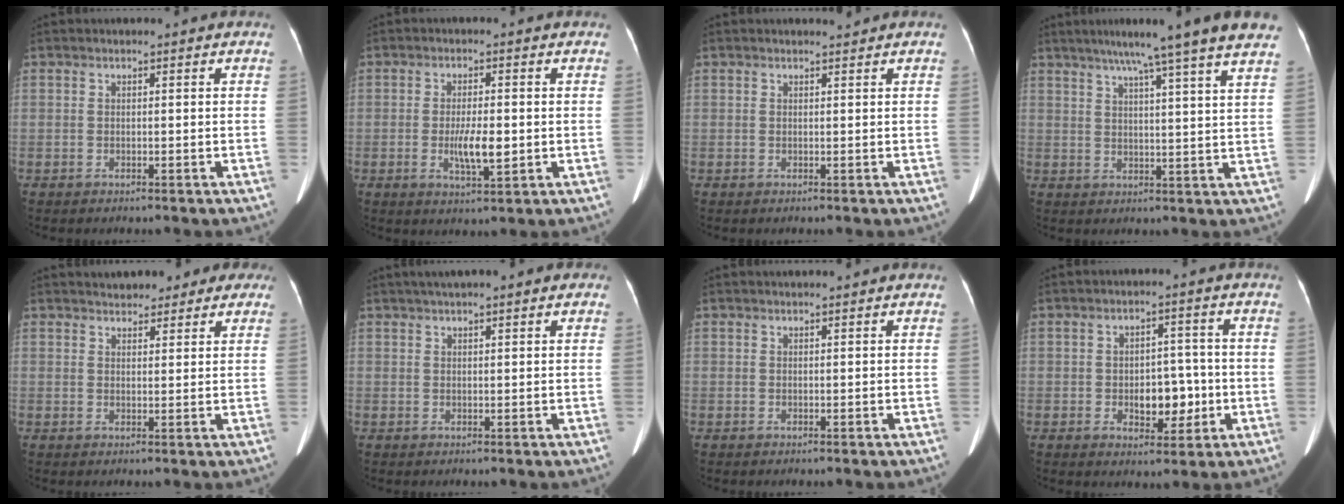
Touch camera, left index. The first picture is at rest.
{"total": 5.0, "force": [-0.7, 1.2, 4.8], "torque": [-0.092, -0.006, -0.012]}
{"total": 0.6, "force": [0.5, -0.1, -0.1], "torque": [-0.006, -0.006, 0.008]}
{"total": 15.4, "force": [12.4, -1.6, 8.9], "torque": [-0.138, 0.005, 0.150]}
{"total": 7.8, "force": [6.5, 3.5, 2.5], "torque": [-0.012, 0.020, 0.074]}
{"total": 5.4, "force": [3.9, 1.1, 3.6], "torque": [-0.048, 0.033, 0.057]}
{"total": 1.3, "force": [1.2, -0.2, 0.4], "torque": [-0.005, 0.016, 0.023]}
{"total": 5.8, "force": [-1.2, 3.5, 4.5], "torque": [-0.060, 0.010, -0.012]}